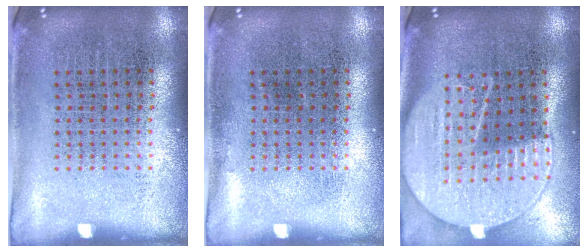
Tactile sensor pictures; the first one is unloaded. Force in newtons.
{"total": 0.0}
{"total": 2.0, "press": 1.8, "slide": 0.9}